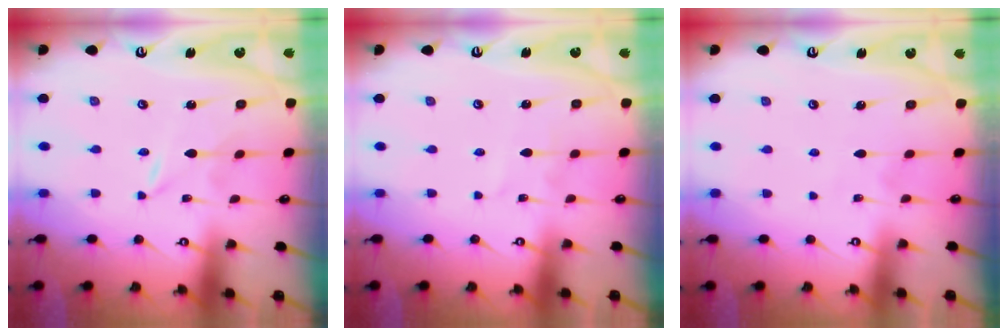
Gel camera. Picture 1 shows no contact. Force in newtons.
{"total": 2.7, "press": 2.7, "slide": 0.3}
{"total": 3.9, "press": 3.8, "slide": 0.4}